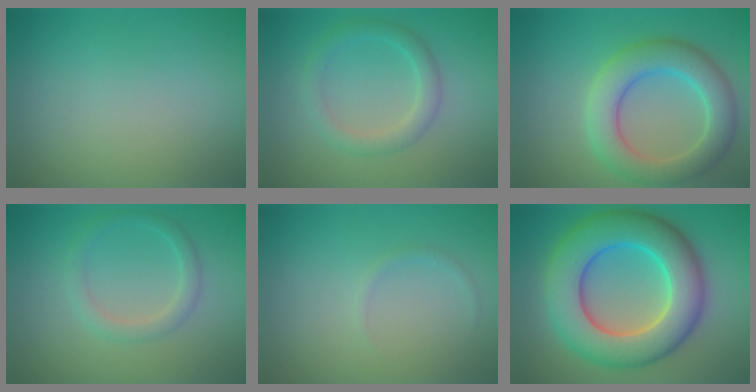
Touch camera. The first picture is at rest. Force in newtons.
{"total": 2.4, "press": 2.4, "slide": 0.2}
{"total": 6.1, "press": 6.1, "slide": 0.2}
{"total": 2.0, "press": 2.0, "slide": 0.1}
{"total": 0.7, "press": 0.7, "slide": 0.1}
{"total": 11.8, "press": 11.8, "slide": 0.3}